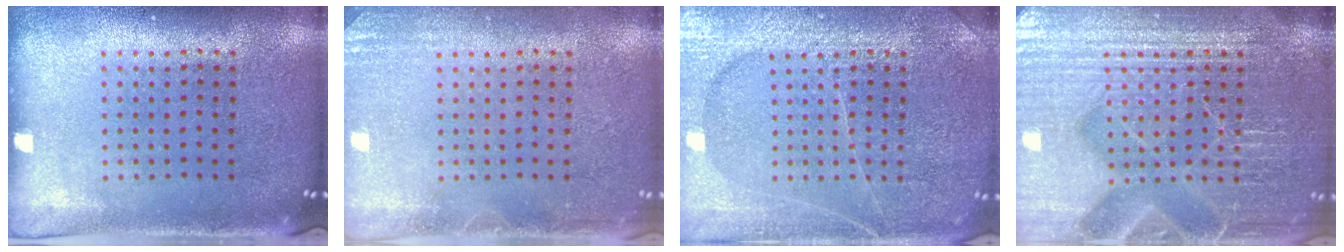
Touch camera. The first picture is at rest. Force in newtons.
{"total": 1.8, "press": 1.8, "slide": 0.2}
{"total": 3.7, "press": 3.7, "slide": 0.3}
{"total": 7.5, "press": 7.5, "slide": 1.0}